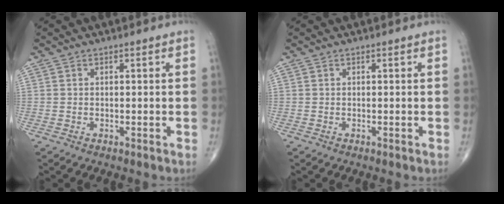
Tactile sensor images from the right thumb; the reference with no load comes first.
{"total": 0.0}